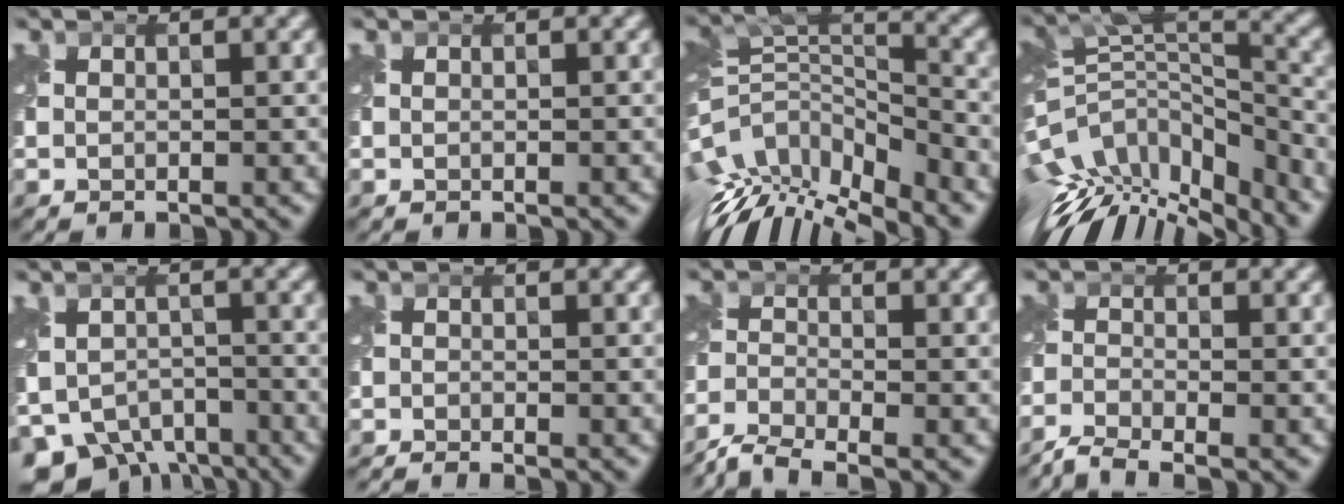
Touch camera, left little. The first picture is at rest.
{"total": 0.0}
{"total": 11.6, "force": [-7.5, 4.6, 7.5], "torque": [-0.155, 0.009, -0.123]}
{"total": 11.2, "force": [-6.4, 5.1, 7.7], "torque": [-0.155, 0.016, -0.105]}
{"total": 6.9, "force": [-4.5, 4.3, 3.0], "torque": [-0.057, -0.025, -0.077]}
{"total": 2.2, "force": [-2.0, 0.1, 0.8], "torque": [-0.016, -0.011, -0.042]}
{"total": 4.6, "force": [-4.1, 1.0, 2.0], "torque": [-0.045, -0.013, -0.091]}
{"total": 3.4, "force": [-3.1, 0.5, 1.4], "torque": [-0.030, -0.013, -0.075]}